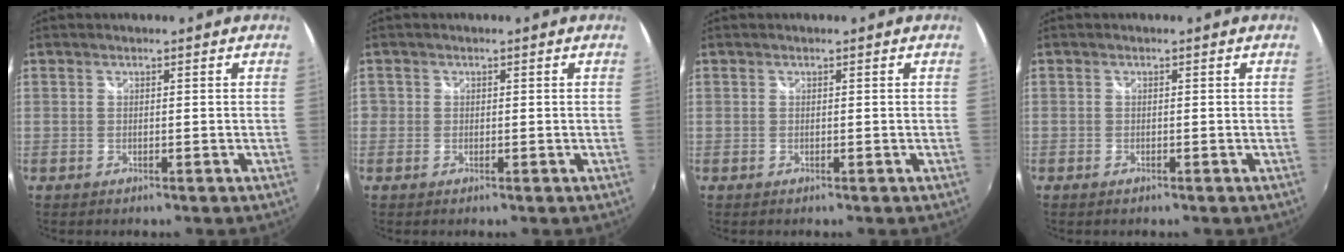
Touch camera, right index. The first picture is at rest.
{"total": 1.3, "force": [-0.2, 1.3, 0.1], "torque": [-0.004, -0.002, -0.007]}
{"total": 0.0}
{"total": 0.7, "force": [-0.5, 0.3, 0.2], "torque": [-0.005, -0.002, -0.011]}